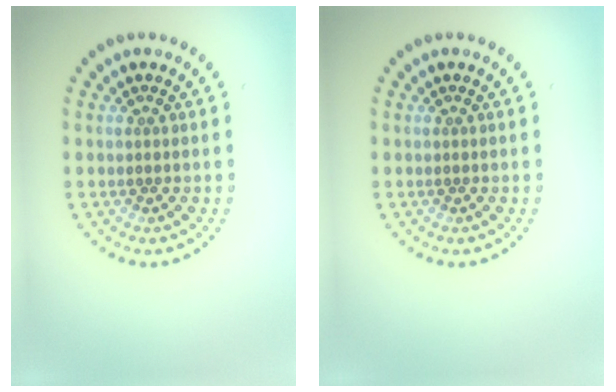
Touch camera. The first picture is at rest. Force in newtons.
{"total": 0.0}